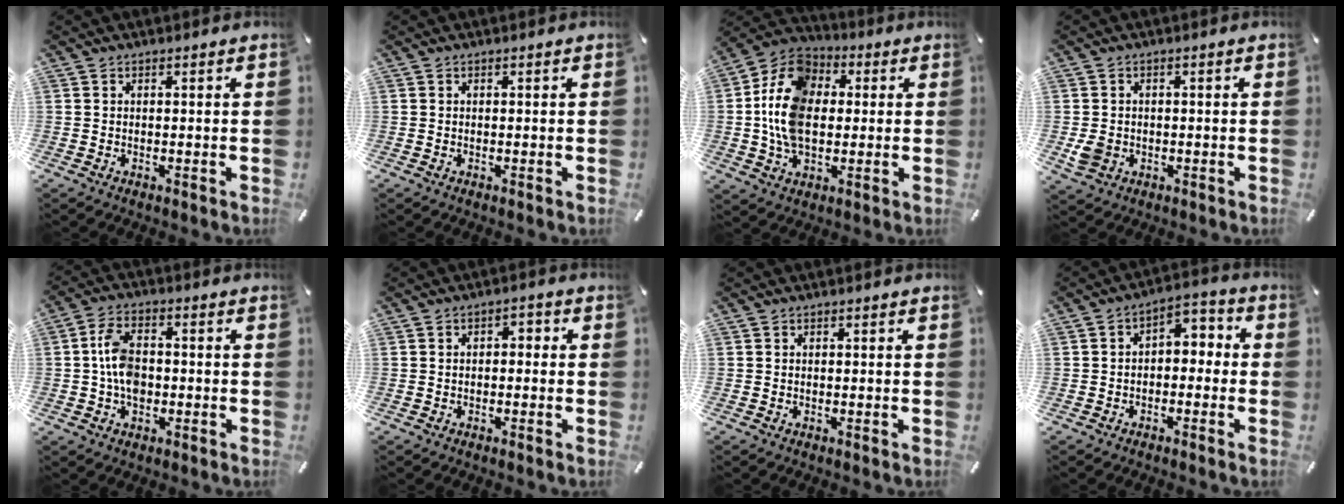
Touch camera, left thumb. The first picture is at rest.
{"total": 0.0}
{"total": 14.5, "force": [-0.5, 10.8, 9.6], "torque": [-0.226, 0.014, -0.017]}
{"total": 3.8, "force": [-0.8, 3.3, 1.6], "torque": [-0.025, 0.001, -0.014]}
{"total": 7.4, "force": [-0.8, 5.0, 5.4], "torque": [-0.100, 0.009, -0.015]}
{"total": 2.2, "force": [-1.2, 1.3, 1.4], "torque": [-0.027, 0.010, -0.026]}
{"total": 0.0}
{"total": 3.8, "force": [-1.9, 2.7, 1.9], "torque": [-0.035, 0.009, -0.042]}